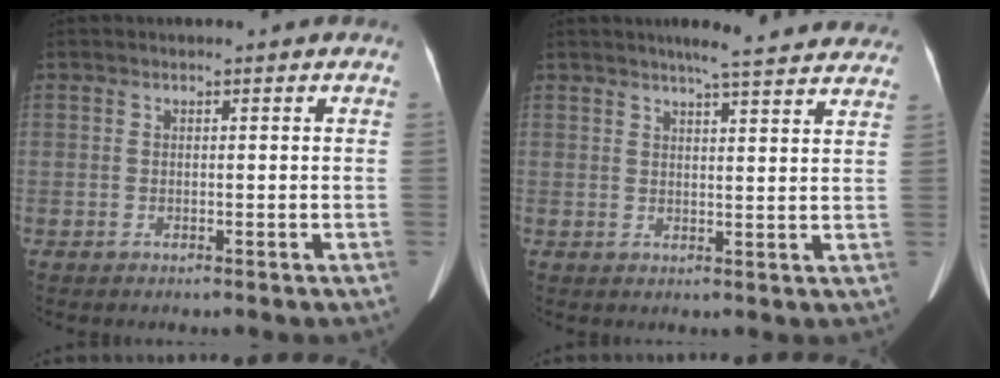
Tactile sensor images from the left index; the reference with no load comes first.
{"total": 13.3, "force": [12.0, 1.1, 5.6], "torque": [-0.063, -0.001, 0.129]}